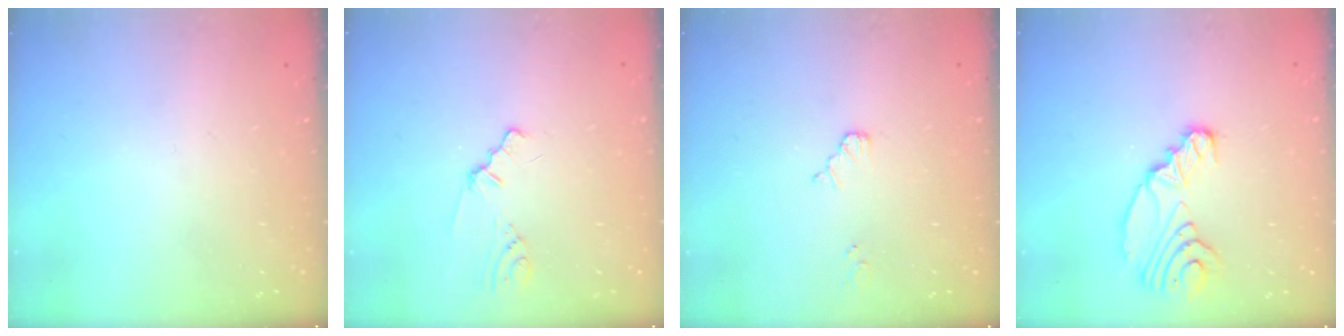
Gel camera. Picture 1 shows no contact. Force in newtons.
{"total": 0.9, "press": 0.9, "slide": 0.2}
{"total": 2.9, "press": 2.8, "slide": 0.4}
{"total": 11.1, "press": 9.9, "slide": 5.0}